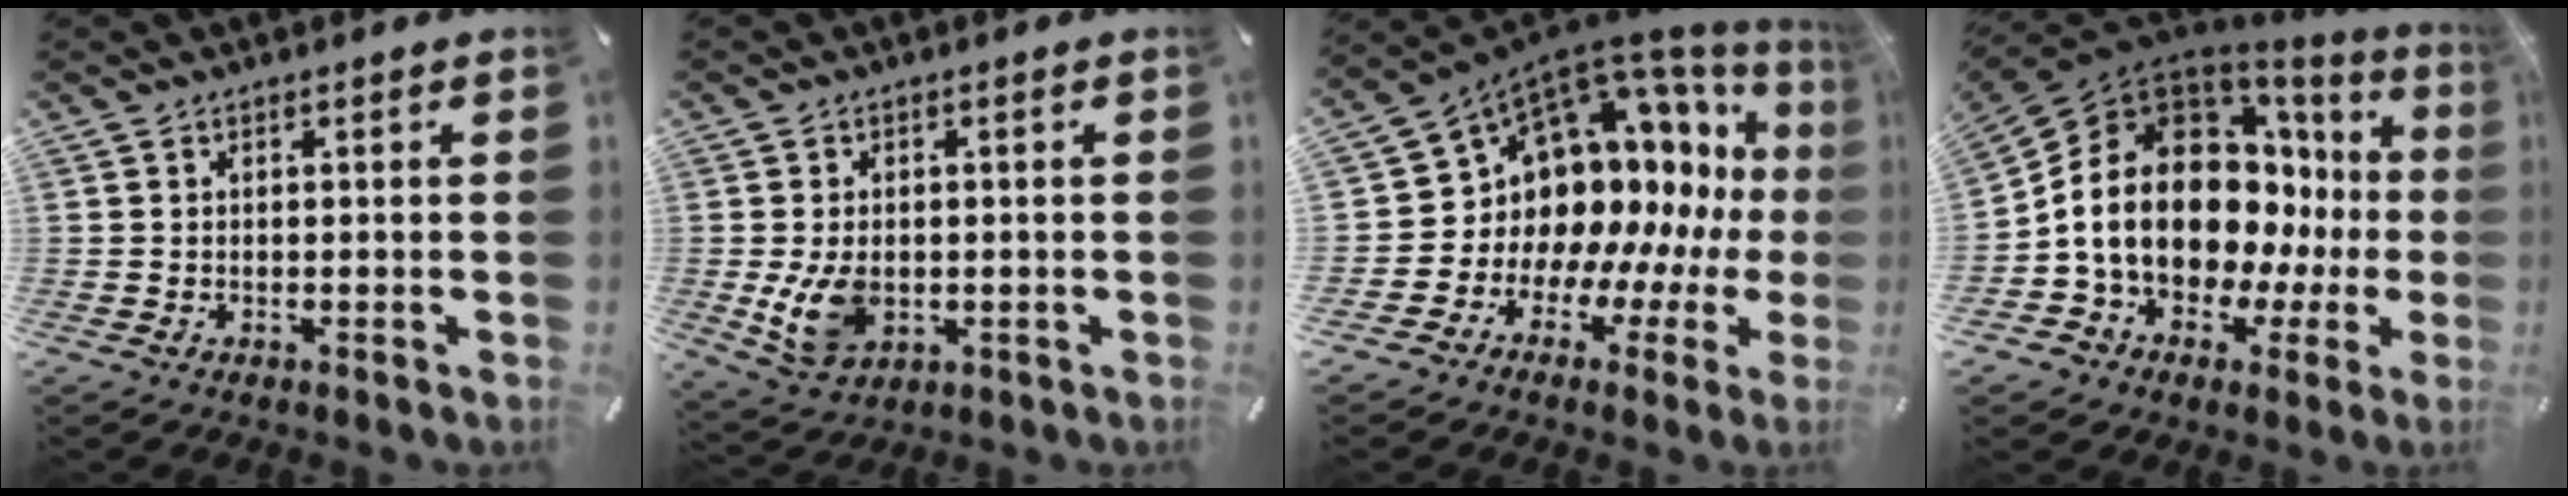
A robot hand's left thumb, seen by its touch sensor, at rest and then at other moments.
{"total": 7.7, "force": [-0.8, 5.6, 5.2], "torque": [-0.109, -0.006, -0.015]}
{"total": 14.3, "force": [4.2, 11.9, 6.7], "torque": [-0.100, -0.081, 0.102]}
{"total": 21.0, "force": [1.2, 14.9, 14.8], "torque": [-0.283, -0.029, 0.040]}